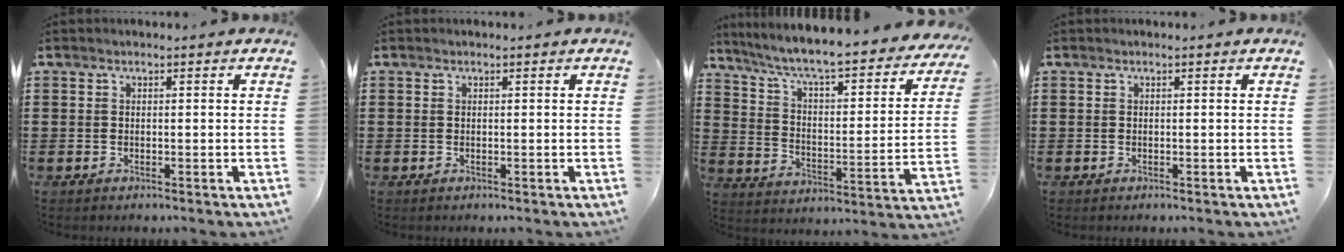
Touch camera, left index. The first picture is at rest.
{"total": 0.0}
{"total": 6.2, "force": [5.0, 0.0, 3.6], "torque": [-0.093, -0.049, 0.077]}
{"total": 0.0}